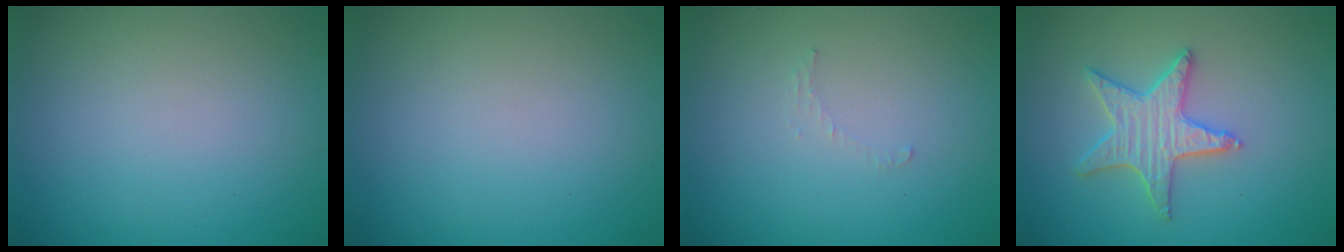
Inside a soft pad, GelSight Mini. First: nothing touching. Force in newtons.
{"total": 0.0}
{"total": 0.7, "press": 0.7, "slide": 0.1}
{"total": 3.5, "press": 3.4, "slide": 0.8}